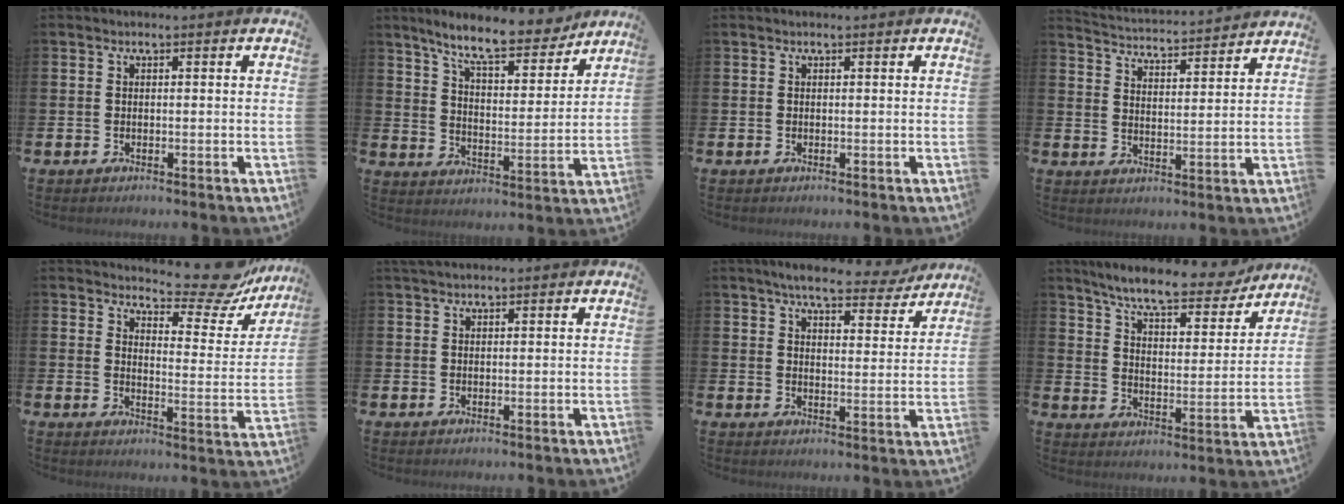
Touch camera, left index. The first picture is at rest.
{"total": 9.5, "force": [8.4, 1.9, 4.0], "torque": [-0.094, -0.046, 0.143]}
{"total": 0.0}
{"total": 3.9, "force": [3.9, 0.0, 0.1], "torque": [-0.023, -0.038, 0.064]}
{"total": 8.7, "force": [8.0, 2.0, 2.8], "torque": [-0.047, -0.059, 0.137]}
{"total": 1.4, "force": [1.2, 0.4, 0.5], "torque": [0.002, 0.000, 0.019]}
{"total": 6.6, "force": [6.1, 1.3, 2.2], "torque": [-0.043, -0.033, 0.103]}
{"total": 8.4, "force": [7.6, 1.3, 3.3], "torque": [-0.088, -0.046, 0.128]}